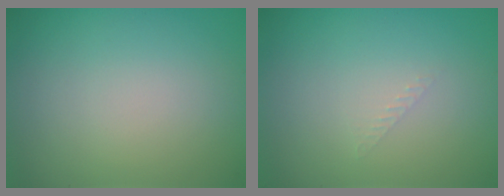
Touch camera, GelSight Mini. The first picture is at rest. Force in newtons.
{"total": 0.8, "press": 0.7, "slide": 0.2}